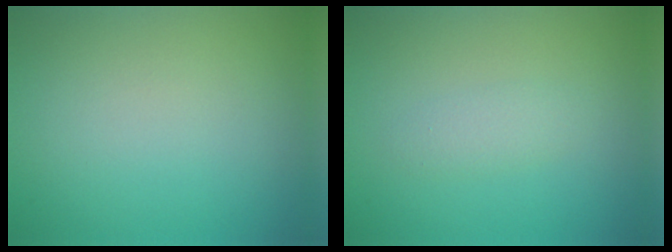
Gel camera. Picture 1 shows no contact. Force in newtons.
{"total": 1.5, "press": 1.5, "slide": 0.0}